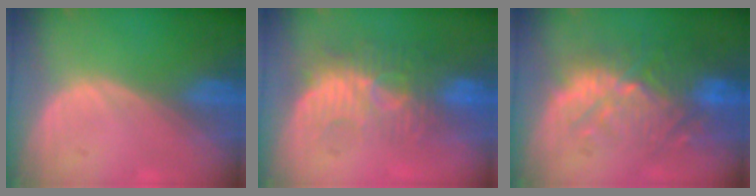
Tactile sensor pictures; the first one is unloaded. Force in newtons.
{"total": 9.4, "press": 8.7, "slide": 3.6}
{"total": 11.2, "press": 9.9, "slide": 5.4}